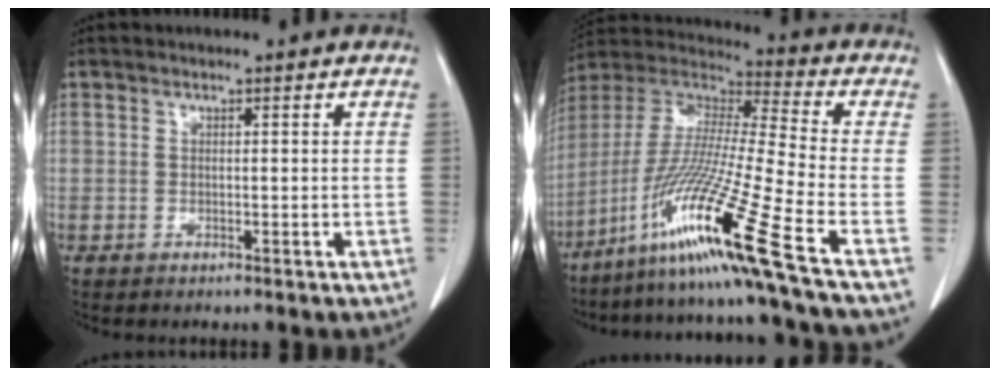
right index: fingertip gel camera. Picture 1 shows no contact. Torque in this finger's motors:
{"motor_torque": [1.11, -1.03, 0.96, 0.21]}